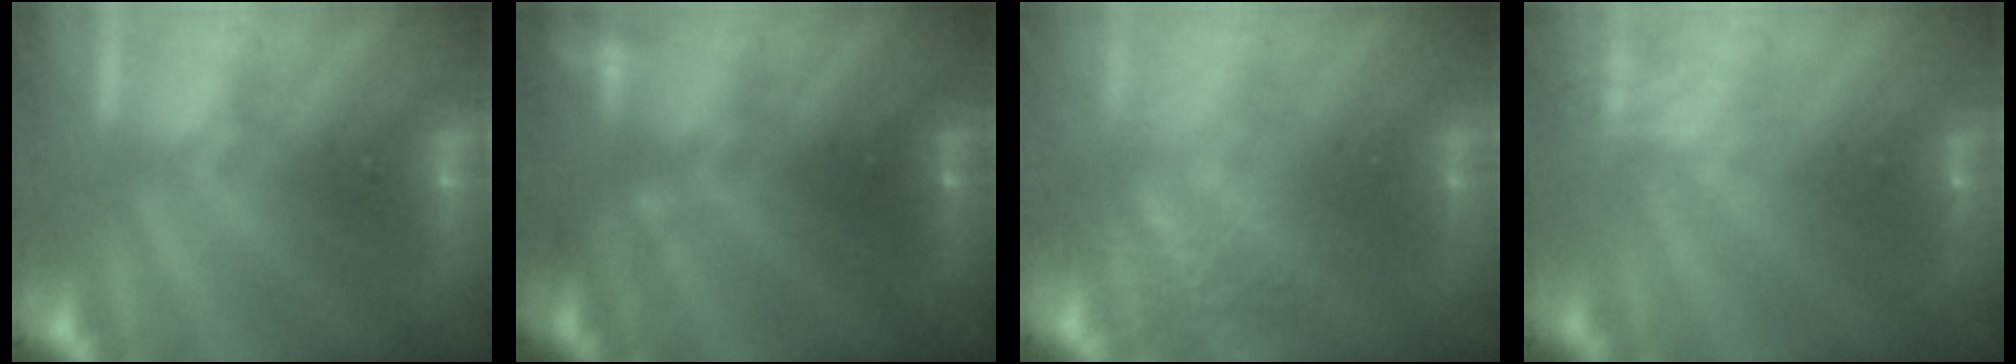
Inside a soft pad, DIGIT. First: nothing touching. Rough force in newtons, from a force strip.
{"total": 2.4}
{"total": 4.6}
{"total": 1.8}